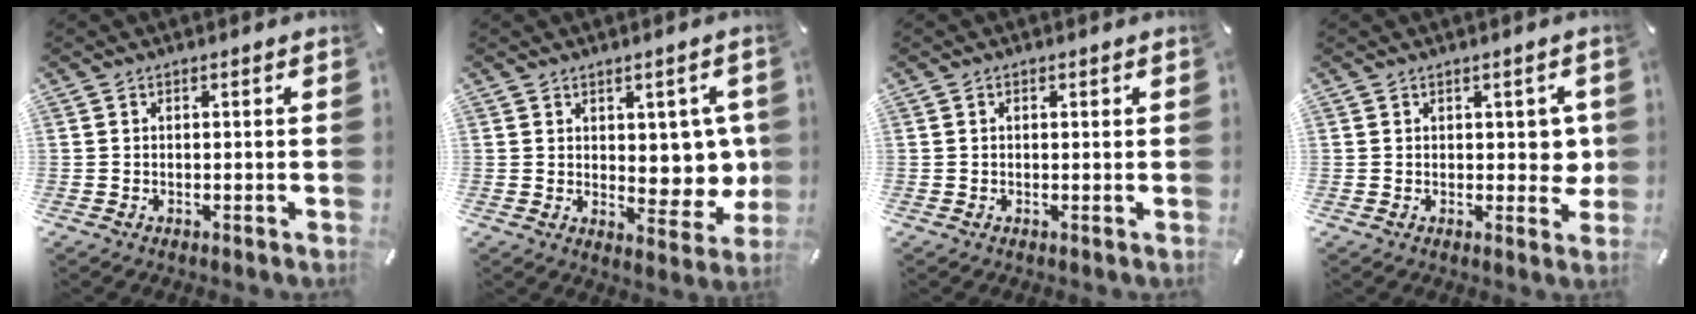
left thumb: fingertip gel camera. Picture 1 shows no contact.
{"total": 8.9, "force": [2.1, 6.1, 6.1], "torque": [-0.059, -0.016, 0.042]}
{"total": 0.7, "force": [0.1, 0.4, 0.5], "torque": [-0.011, 0.002, 0.002]}
{"total": 4.7, "force": [0.8, 3.2, 3.3], "torque": [-0.023, -0.006, 0.009]}